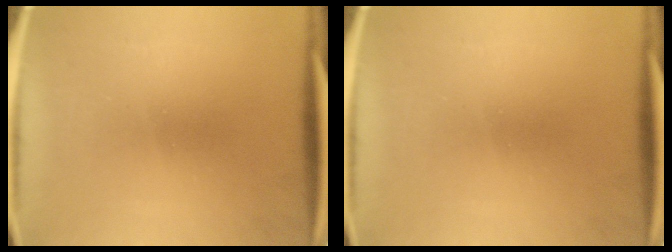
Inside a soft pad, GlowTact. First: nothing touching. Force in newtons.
{"total": 0.0}